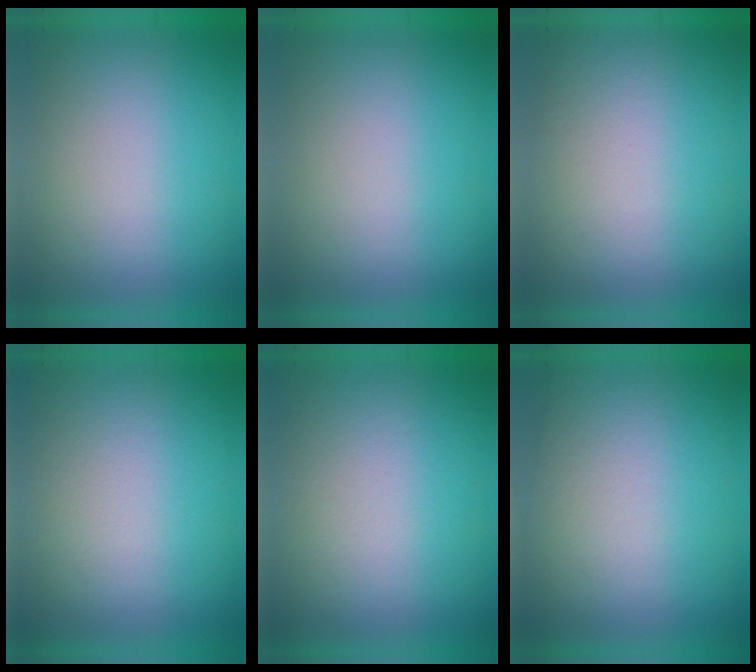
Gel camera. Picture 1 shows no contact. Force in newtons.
{"total": 0.0}
{"total": 1.4}
{"total": 2.7}
{"total": 2.7}
{"total": 2.4}